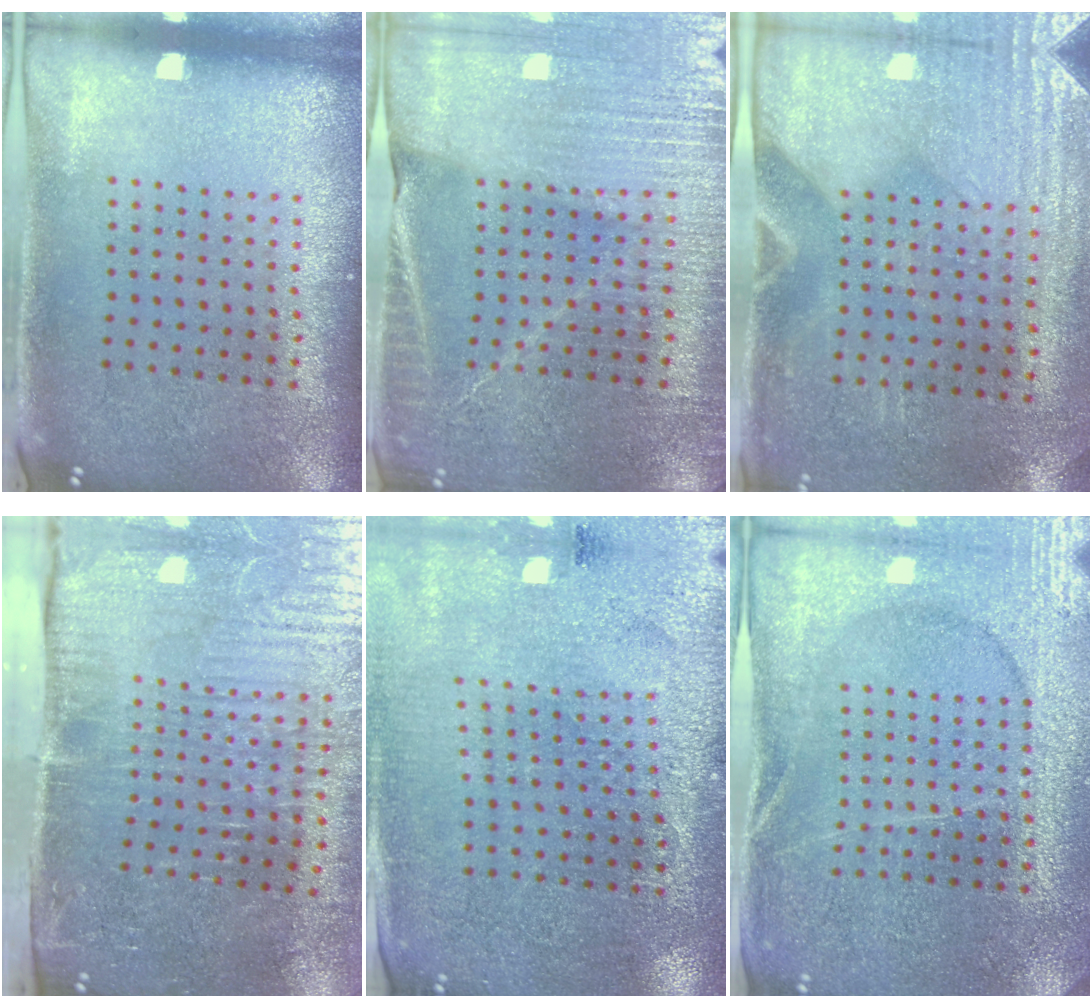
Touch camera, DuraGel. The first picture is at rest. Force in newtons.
{"total": 3.7, "press": 3.5, "slide": 1.0}
{"total": 3.0, "press": 2.6, "slide": 1.5}
{"total": 5.3, "press": 4.5, "slide": 2.7}
{"total": 2.8, "press": 2.8, "slide": 0.2}
{"total": 3.1, "press": 3.1, "slide": 0.6}